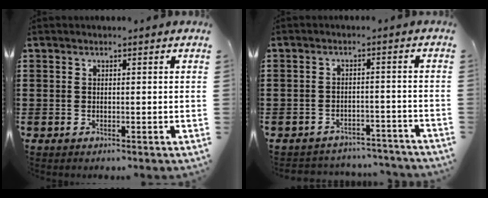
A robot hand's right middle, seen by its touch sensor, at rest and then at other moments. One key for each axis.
{"total": 3.1, "fx": -3.1, "fy": 0.4, "fz": 0.0, "tx": -0.006, "ty": 0.000, "tz": -0.067}